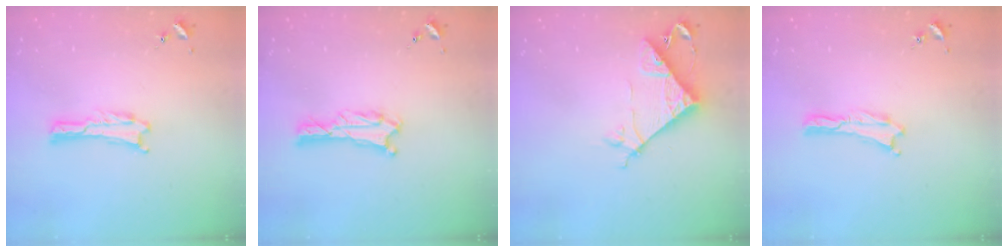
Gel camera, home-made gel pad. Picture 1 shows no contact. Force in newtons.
{"total": 0.7, "press": 0.7, "slide": 0.1}
{"total": 7.7, "press": 7.7, "slide": 0.7}
{"total": 0.0}